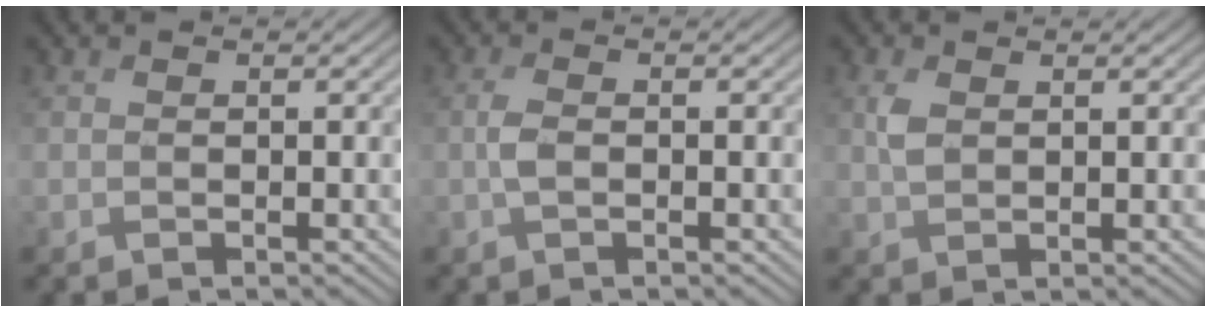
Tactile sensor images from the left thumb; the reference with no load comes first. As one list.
[{"total": 1.4, "force": [0.2, 0.2, 1.3], "torque": [-0.031, 0.007, -0.002]}, {"total": 2.1, "force": [1.3, 0.8, 1.4], "torque": [-0.037, 0.008, 0.028]}]